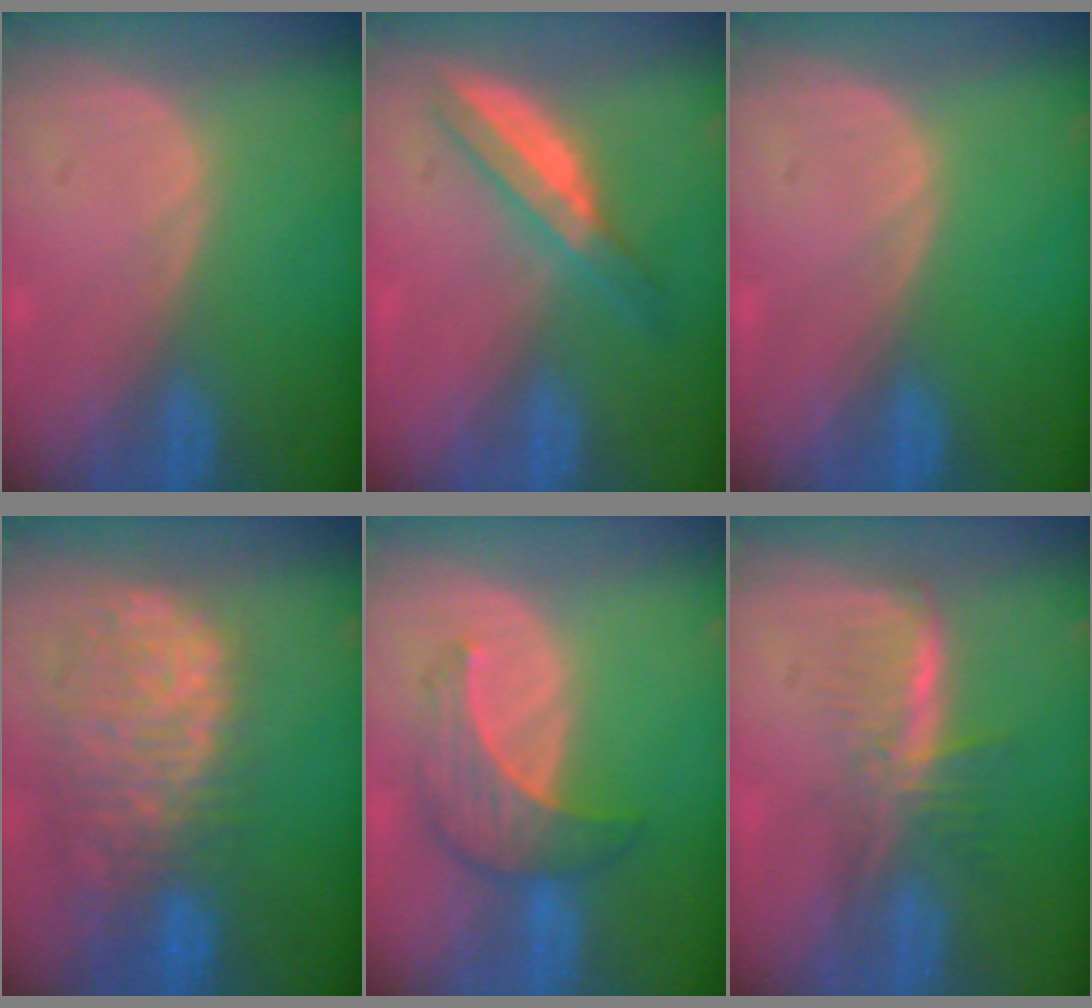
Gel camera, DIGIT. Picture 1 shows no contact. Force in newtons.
{"total": 6.0, "press": 5.2, "slide": 3.0}
{"total": 0.0}
{"total": 12.1, "press": 9.9, "slide": 6.9}
{"total": 5.8, "press": 5.8, "slide": 0.6}
{"total": 6.0, "press": 5.2, "slide": 3.0}